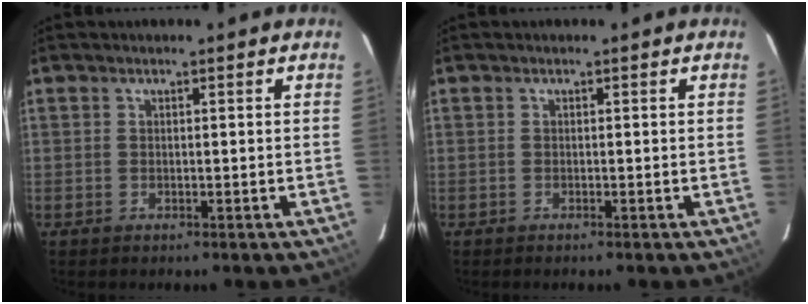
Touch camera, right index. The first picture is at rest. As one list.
[{"total": 0.0}]